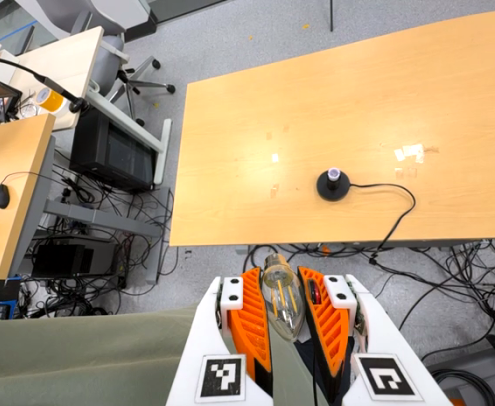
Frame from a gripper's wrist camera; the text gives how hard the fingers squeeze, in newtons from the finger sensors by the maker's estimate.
{"total": 20.4, "left": 22.5, "right": 18.2}